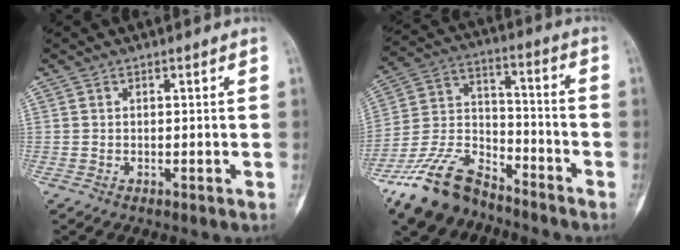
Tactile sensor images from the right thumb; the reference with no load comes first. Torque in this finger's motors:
{"motor_torque": [1.85, -0.02, 0.84, -1.44, 0.31]}